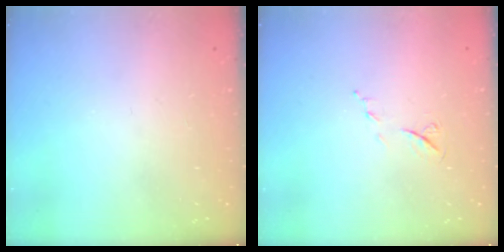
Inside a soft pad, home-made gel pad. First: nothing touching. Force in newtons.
{"total": 6.1, "press": 5.9, "slide": 1.5}